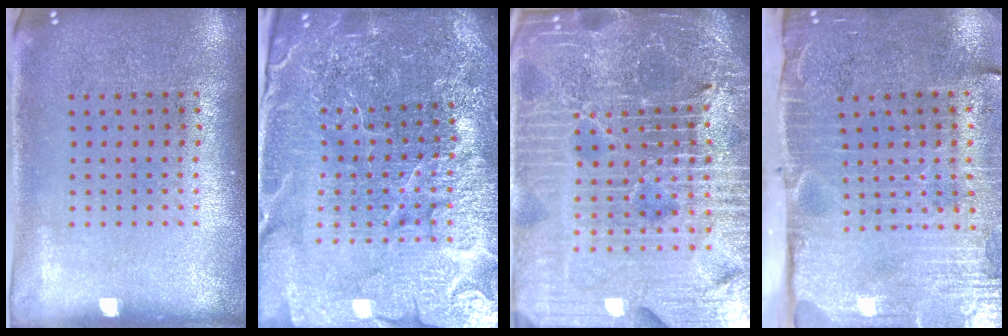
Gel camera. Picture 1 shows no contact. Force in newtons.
{"total": 5.9, "press": 5.3, "slide": 2.6}
{"total": 7.2, "press": 6.2, "slide": 3.7}
{"total": 4.8, "press": 4.0, "slide": 2.7}